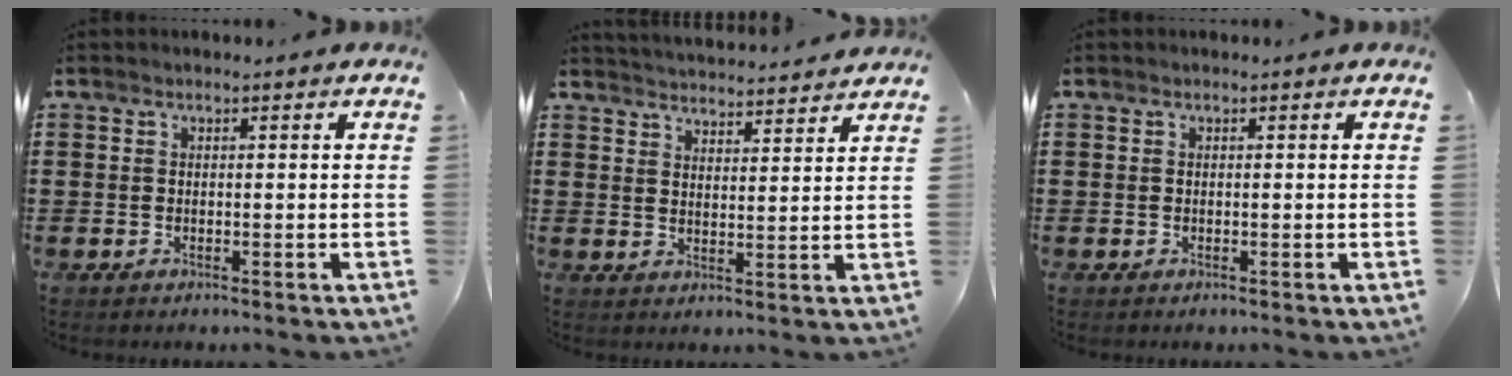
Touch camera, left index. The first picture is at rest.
{"total": 3.8, "force": [3.7, -0.3, -0.2], "torque": [-0.009, -0.021, 0.066]}
{"total": 0.0}